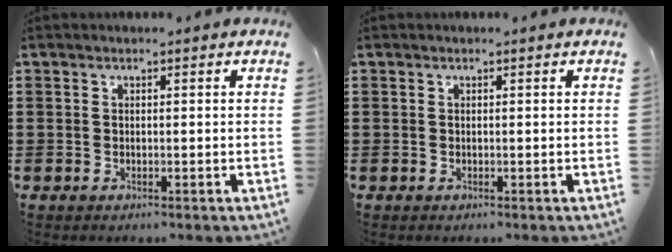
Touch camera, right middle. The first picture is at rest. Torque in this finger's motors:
{"motor_torque": [0.01, -0.01, 0.00, -0.01]}